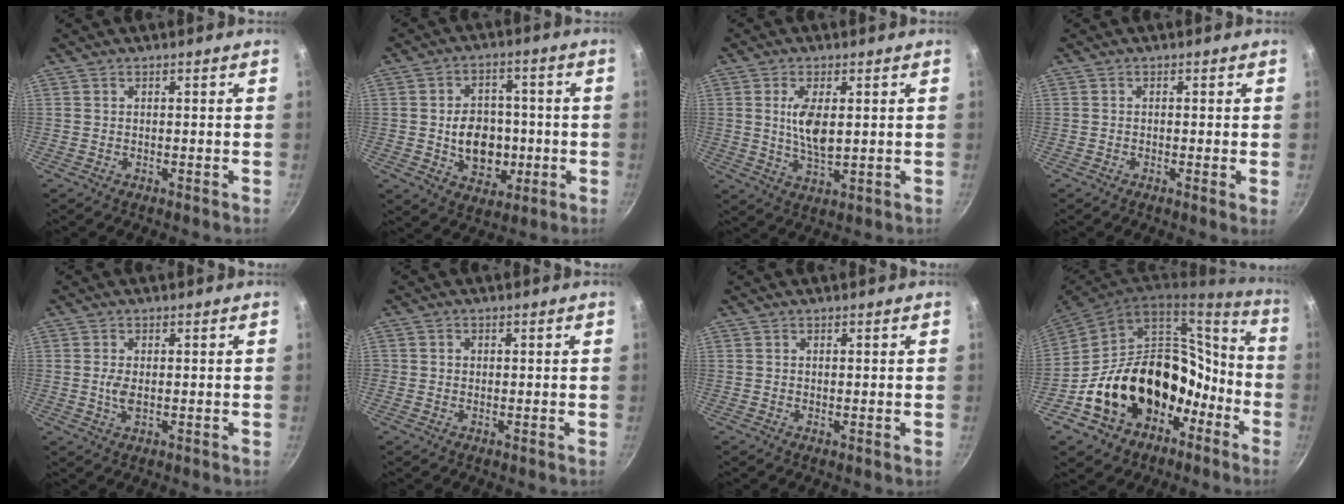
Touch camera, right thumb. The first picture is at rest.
{"total": 11.8, "force": [-1.2, 9.1, 7.3], "torque": [-0.068, 0.012, -0.011]}
{"total": 7.2, "force": [1.2, 3.0, 6.4], "torque": [-0.121, -0.012, 0.027]}
{"total": 1.2, "force": [-0.2, 0.0, 1.2], "torque": [-0.018, -0.005, -0.009]}
{"total": 2.8, "force": [-0.1, 1.4, 2.4], "torque": [-0.048, -0.003, -0.002]}
{"total": 1.1, "force": [0.0, 1.0, 0.3], "torque": [-0.001, 0.001, -0.002]}
{"total": 0.0}
{"total": 26.0, "force": [-8.9, 19.2, 15.1], "torque": [-0.218, 0.100, -0.120]}